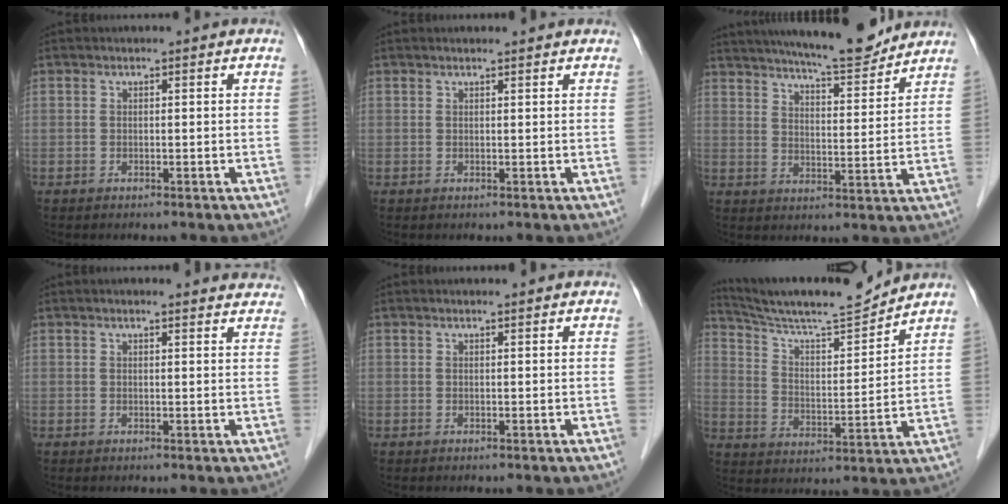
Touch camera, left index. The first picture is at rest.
{"total": 2.2, "force": [2.0, 0.2, 0.7], "torque": [-0.014, 0.013, 0.024]}
{"total": 13.8, "force": [12.5, 1.2, 5.8], "torque": [-0.091, -0.004, 0.182]}
{"total": 8.2, "force": [7.7, 1.2, 2.4], "torque": [-0.013, 0.006, 0.066]}
{"total": 1.8, "force": [1.7, 0.1, 0.6], "torque": [-0.012, 0.011, 0.023]}
{"total": 14.4, "force": [13.7, -0.5, 4.2], "torque": [-0.084, -0.004, 0.230]}